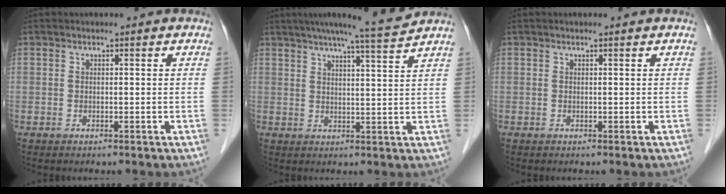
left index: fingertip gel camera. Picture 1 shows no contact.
{"total": 8.4, "force": [7.6, -1.4, 3.3], "torque": [-0.055, -0.002, 0.107]}
{"total": 0.0}